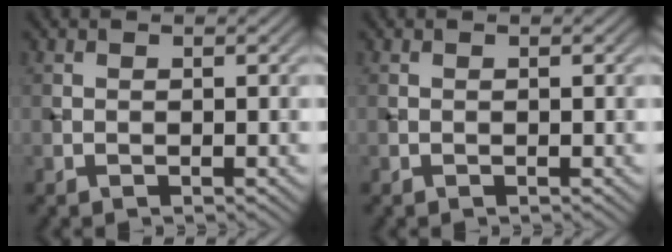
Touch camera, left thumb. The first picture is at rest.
{"total": 0.0}